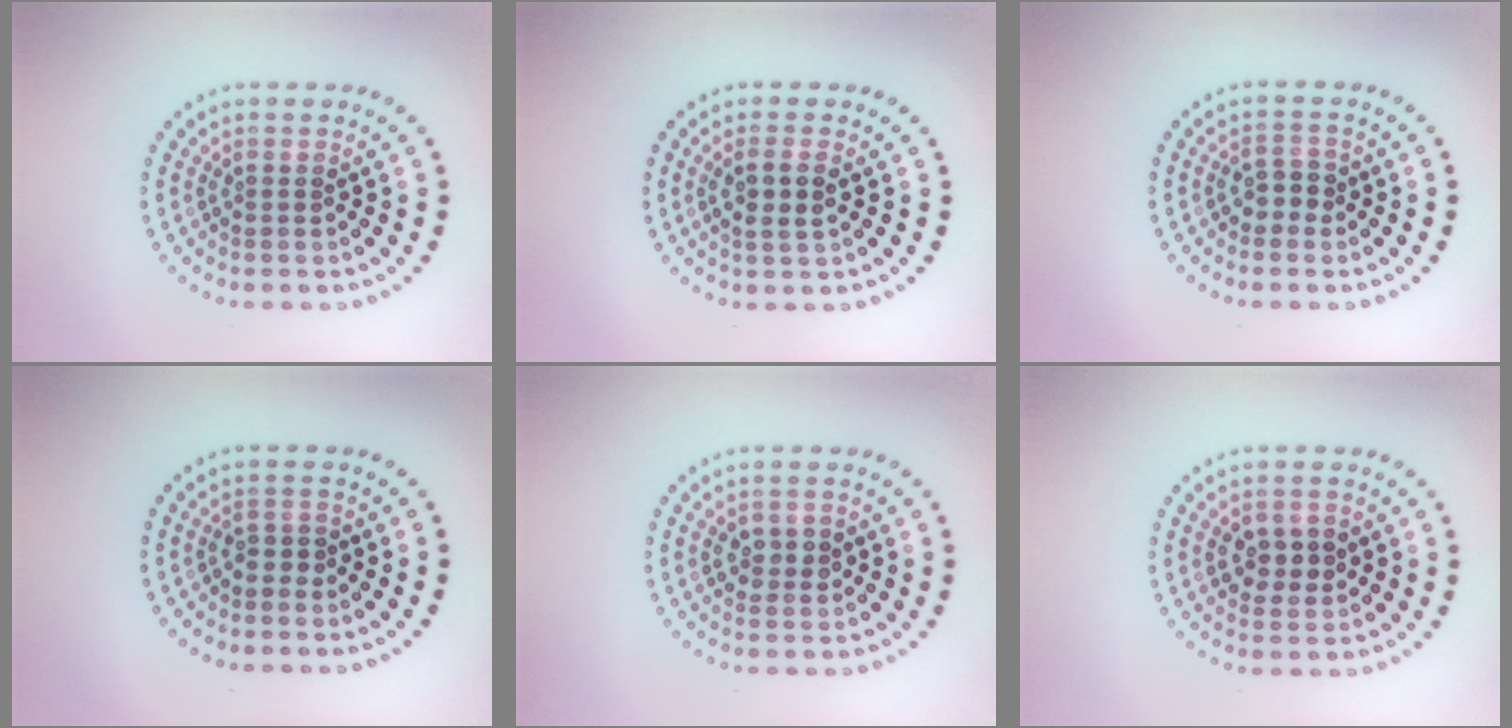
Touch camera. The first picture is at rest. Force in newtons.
{"total": 2.3, "press": 2.2, "slide": 0.7}
{"total": 1.8, "press": 1.6, "slide": 0.7}
{"total": 1.0, "press": 0.7, "slide": 0.7}
{"total": 1.8, "press": 1.8, "slide": 0.1}
{"total": 2.6, "press": 2.6, "slide": 0.3}